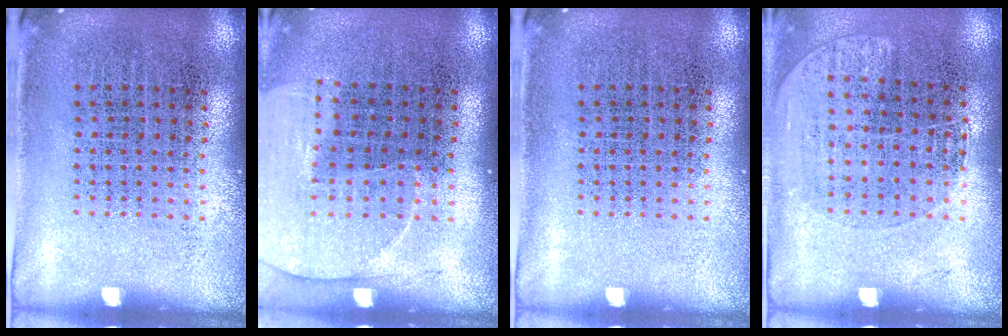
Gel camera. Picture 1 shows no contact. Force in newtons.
{"total": 1.3, "press": 1.3, "slide": 0.4}
{"total": 0.0}
{"total": 1.2, "press": 0.9, "slide": 0.7}